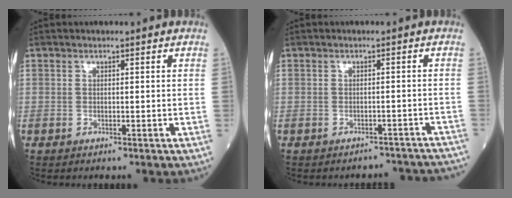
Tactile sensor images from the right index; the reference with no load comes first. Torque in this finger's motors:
{"motor_torque": [-0.45, -0.09, -0.06, -0.02]}